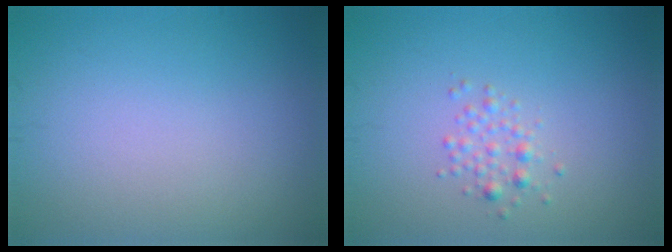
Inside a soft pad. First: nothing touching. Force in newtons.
{"total": 1.4, "press": 1.4, "slide": 0.1}